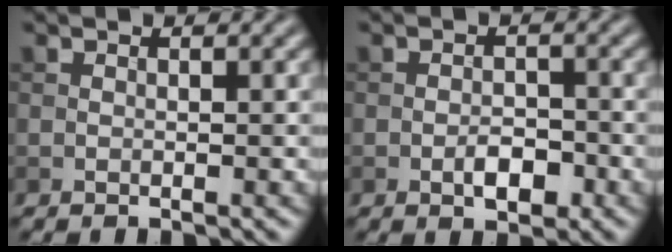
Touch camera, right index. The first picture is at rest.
{"total": 2.6, "force": [-1.1, 1.4, 1.9], "torque": [-0.028, 0.003, -0.019]}